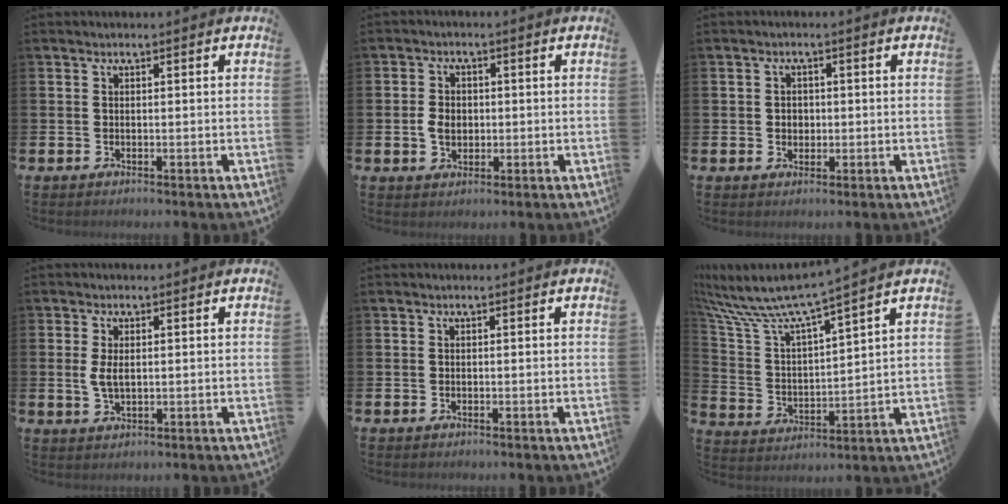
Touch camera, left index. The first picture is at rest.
{"total": 3.4, "force": [-0.2, 2.6, 2.1], "torque": [-0.023, 0.002, -0.011]}
{"total": 1.9, "force": [0.2, 1.7, 0.7], "torque": [0.005, 0.001, -0.004]}
{"total": 2.8, "force": [0.5, 1.4, 2.3], "torque": [-0.034, 0.000, 0.004]}
{"total": 0.0}
{"total": 7.6, "force": [6.9, 0.5, 3.1], "torque": [-0.095, -0.048, 0.111]}